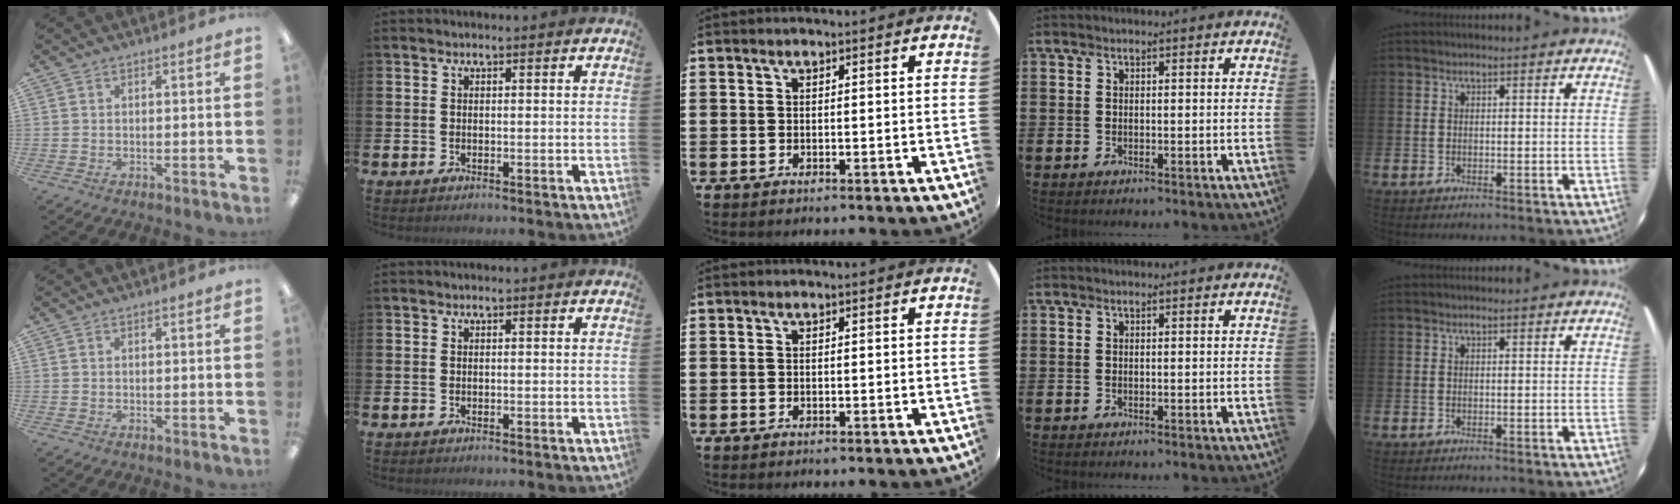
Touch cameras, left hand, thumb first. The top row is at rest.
{}